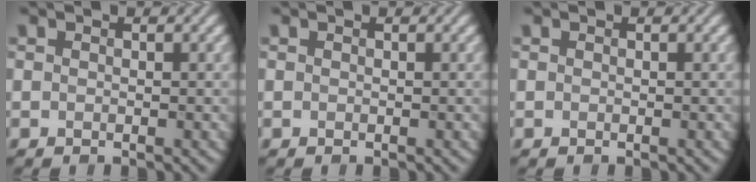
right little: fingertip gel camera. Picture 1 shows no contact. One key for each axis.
{"total": 0.0}
{"total": 0.0}